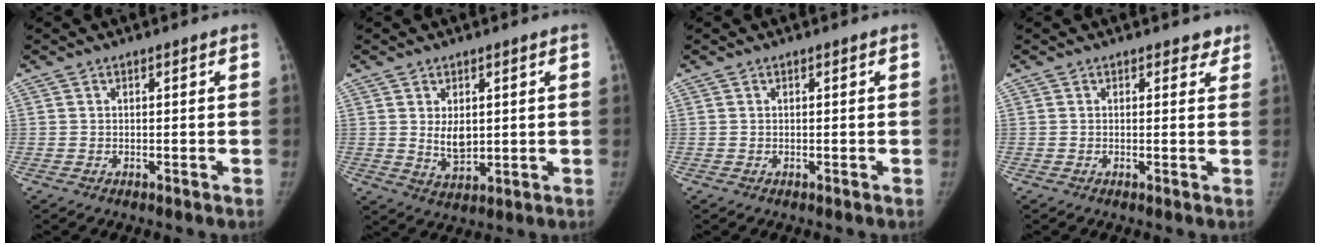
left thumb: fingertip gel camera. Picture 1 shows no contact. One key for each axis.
{"total": 5.1, "fx": 1.0, "fy": 3.2, "fz": 3.9, "tx": -0.046, "ty": -0.016, "tz": 0.027}
{"total": 0.0}
{"total": 1.8, "fx": 1.4, "fy": 1.1, "fz": 0.4, "tx": 0.023, "ty": -0.006, "tz": 0.010}